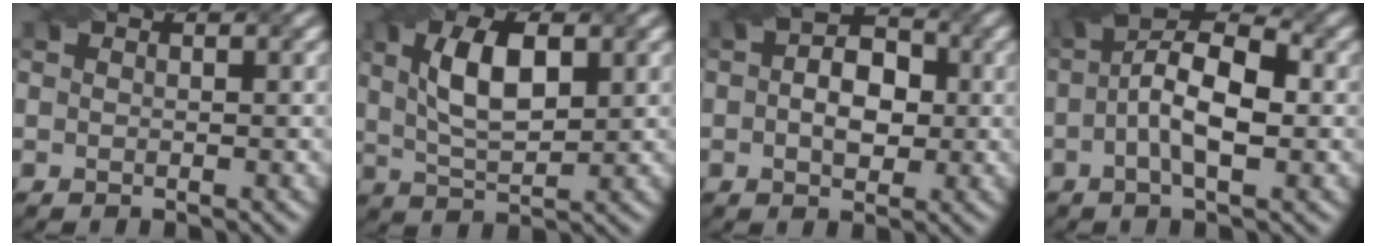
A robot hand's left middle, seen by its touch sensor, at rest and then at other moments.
{"total": 5.3, "force": [1.0, 2.5, 4.6], "torque": [-0.082, 0.010, 0.033]}
{"total": 4.3, "force": [-0.5, 3.1, 2.9], "torque": [-0.034, 0.008, 0.000]}
{"total": 6.4, "force": [-1.0, 2.7, 5.7], "torque": [-0.096, 0.018, -0.011]}